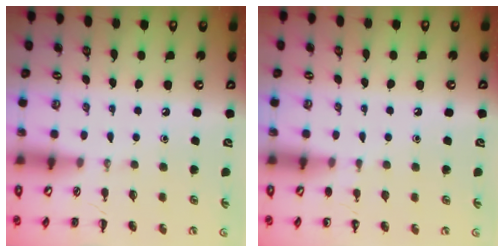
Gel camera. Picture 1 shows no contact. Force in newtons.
{"total": 4.2, "press": 4.0, "slide": 1.2}